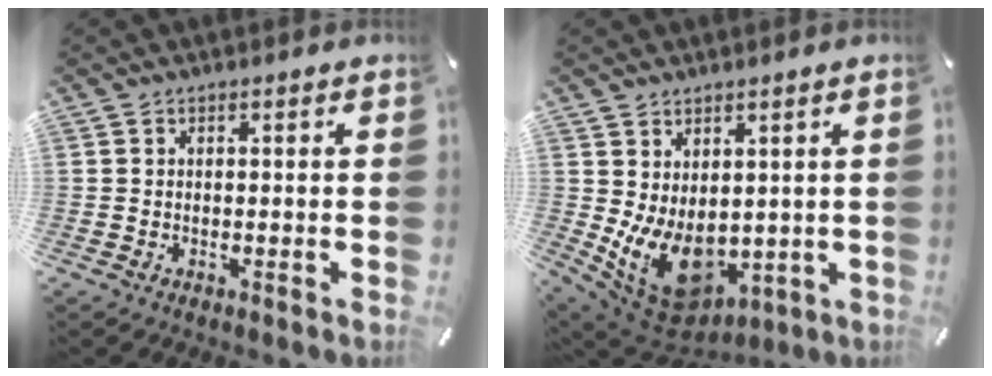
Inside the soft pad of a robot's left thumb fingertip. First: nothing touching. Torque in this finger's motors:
{"motor_torque": [1.87, 3.14, 0.97, -0.69, 0.52]}